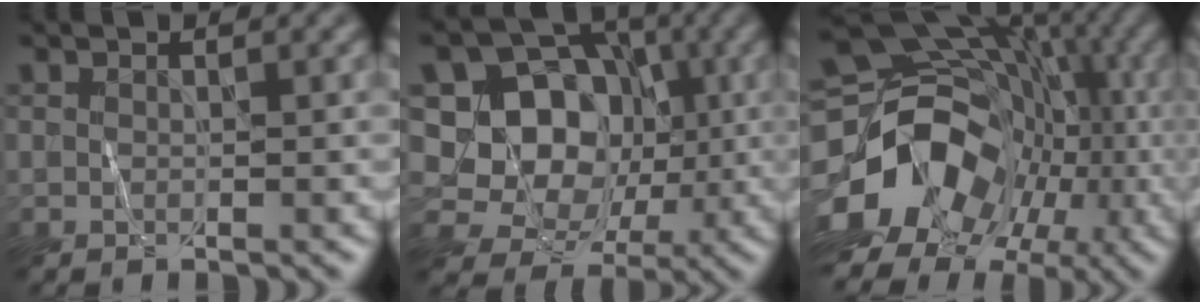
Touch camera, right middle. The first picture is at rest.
{"total": 10.0, "force": [1.4, 8.8, 4.6], "torque": [-0.077, 0.016, 0.002]}
{"total": 16.7, "force": [-5.6, 13.0, 8.9], "torque": [-0.162, -0.005, -0.089]}